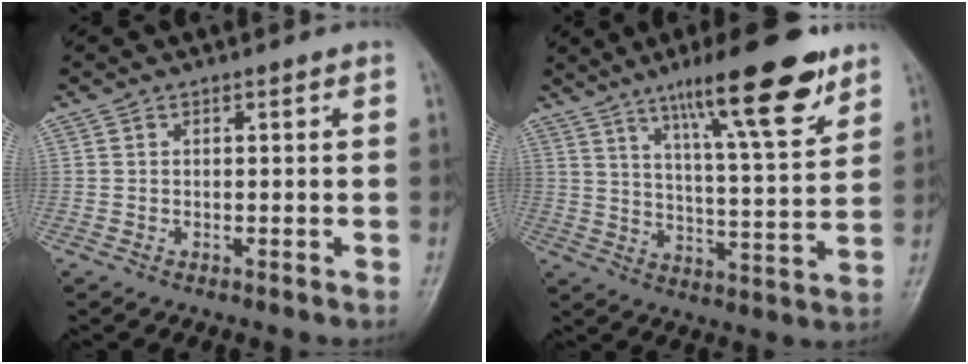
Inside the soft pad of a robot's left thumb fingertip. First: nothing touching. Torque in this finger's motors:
{"motor_torque": [0.83, 0.59, 1.37, -1.39, 0.37]}